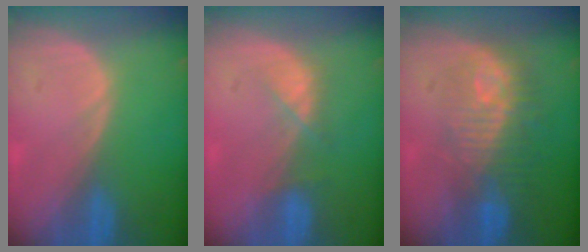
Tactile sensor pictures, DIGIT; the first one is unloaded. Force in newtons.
{"total": 2.9, "press": 2.9, "slide": 0.7}
{"total": 9.7, "press": 8.9, "slide": 3.9}